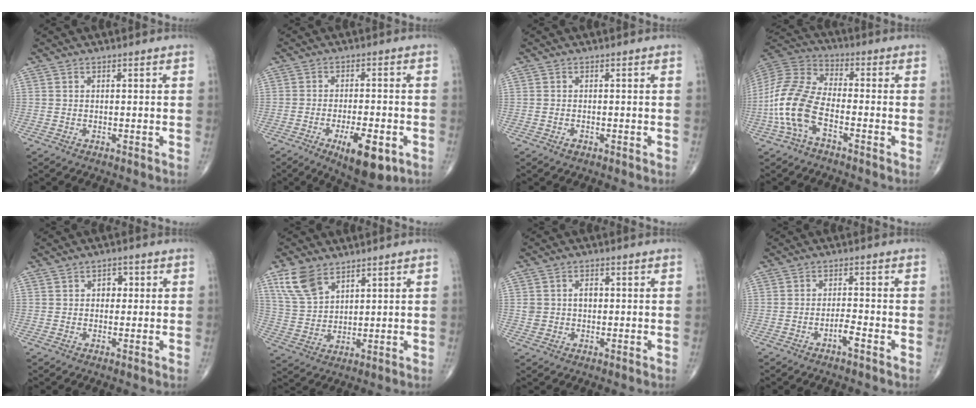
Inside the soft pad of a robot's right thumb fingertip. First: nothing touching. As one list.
[{"total": 10.4, "force": [-4.4, 3.7, 8.6], "torque": [-0.126, 0.003, -0.059]}, {"total": 0.8, "force": [-0.4, 0.4, 0.5], "torque": [-0.008, 0.000, -0.008]}, {"total": 13.8, "force": [-4.6, 6.6, 11.3], "torque": [-0.251, 0.032, -0.097]}, {"total": 2.5, "force": [0.5, 1.9, 1.5], "torque": [-0.004, 0.003, 0.002]}, {"total": 8.6, "force": [5.5, 4.6, 4.7], "torque": [-0.087, -0.018, 0.119]}, {"total": 3.5, "force": [0.4, 2.7, 2.2], "torque": [-0.028, 0.005, 0.007]}, {"total": 2.5, "force": [-1.5, 0.3, 1.9], "torque": [-0.037, 0.009, -0.030]}]